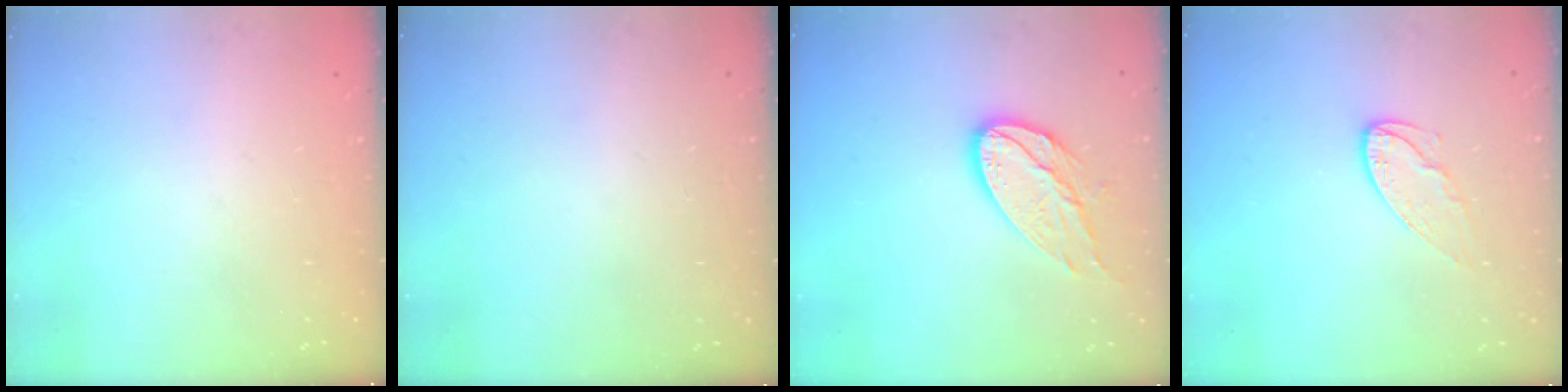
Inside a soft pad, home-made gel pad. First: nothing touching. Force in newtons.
{"total": 0.0}
{"total": 12.8, "press": 12.7, "slide": 0.8}
{"total": 7.9, "press": 7.9, "slide": 0.2}